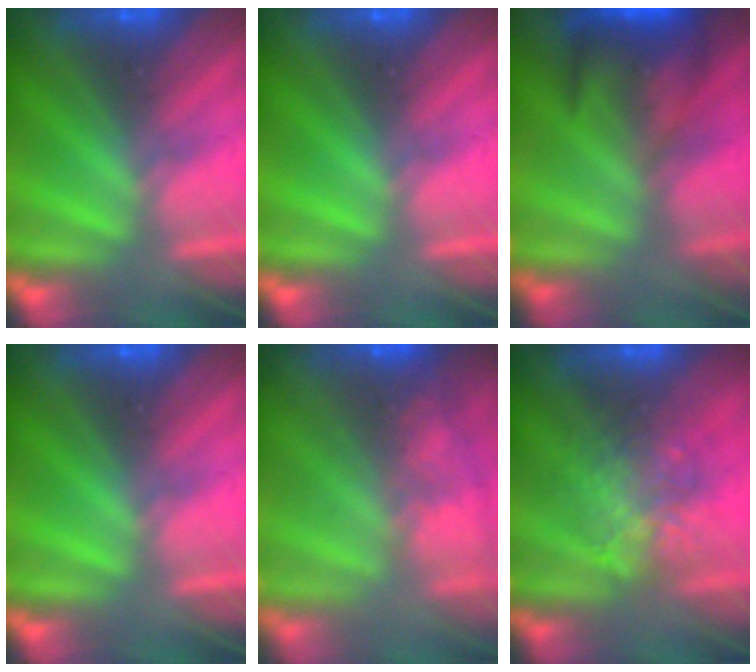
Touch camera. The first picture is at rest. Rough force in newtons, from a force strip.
{"total": 0.0}
{"total": 7.4}
{"total": 0.0}
{"total": 6.3}
{"total": 2.2}